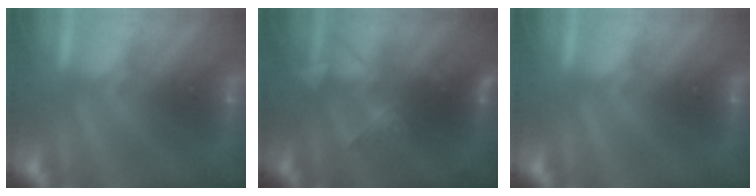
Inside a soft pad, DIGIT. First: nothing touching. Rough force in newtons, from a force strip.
{"total": 2.6}
{"total": 0.0}